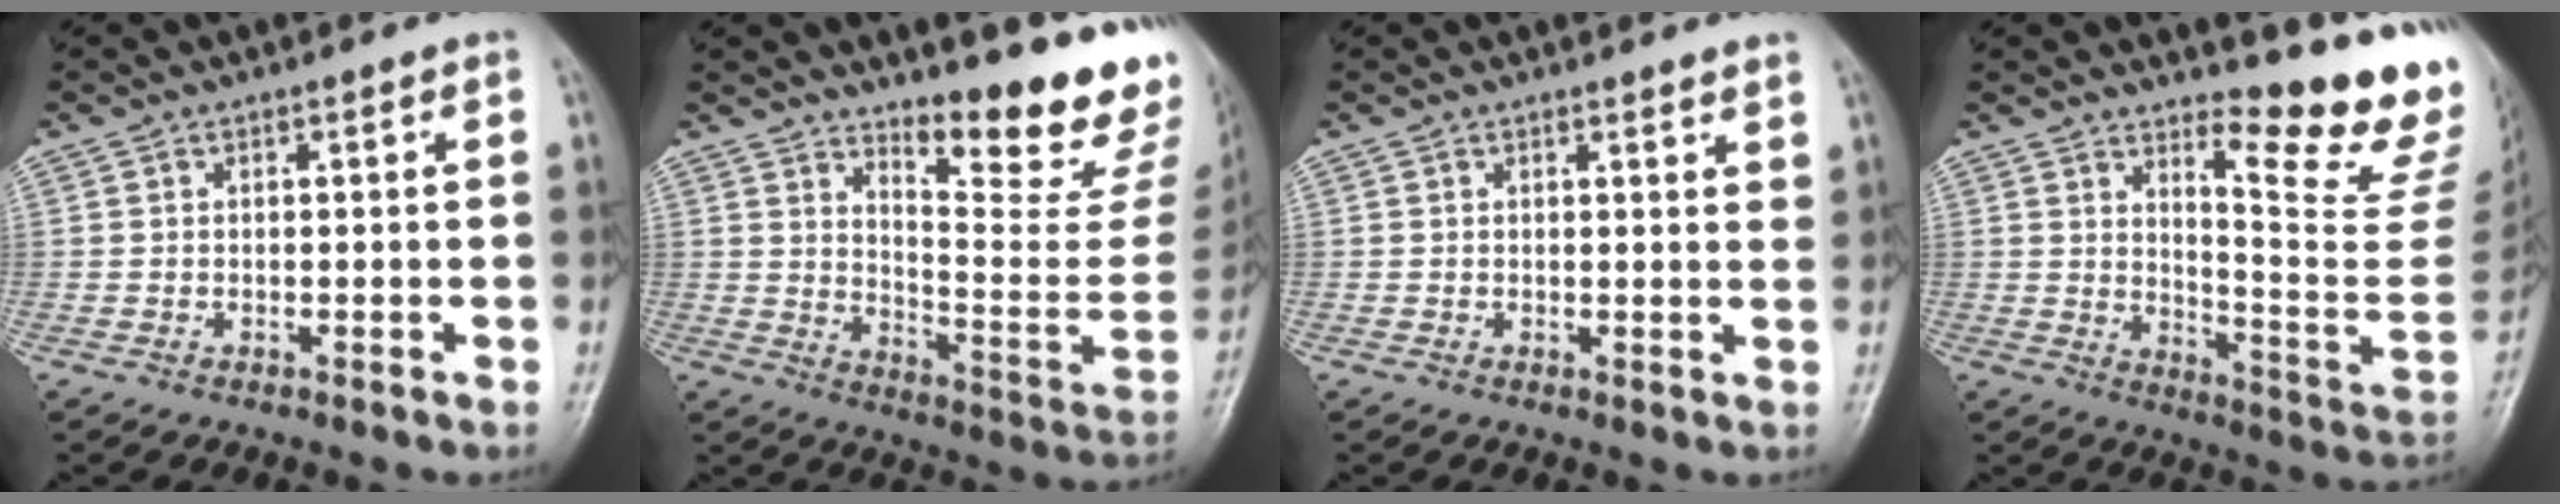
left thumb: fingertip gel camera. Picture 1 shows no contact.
{"total": 20.4, "force": [16.2, 4.0, 11.6], "torque": [-0.126, -0.150, 0.223]}
{"total": 2.5, "force": [2.2, 0.6, 1.1], "torque": [-0.008, -0.013, 0.024]}
{"total": 17.7, "force": [12.8, 2.5, 11.9], "torque": [-0.132, -0.145, 0.180]}